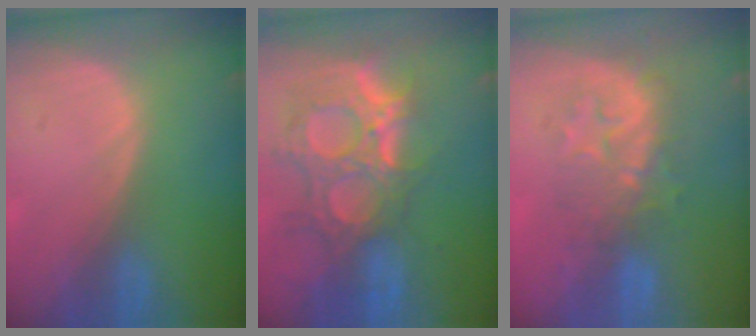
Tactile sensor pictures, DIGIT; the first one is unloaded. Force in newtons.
{"total": 12.2, "press": 10.7, "slide": 5.9}
{"total": 7.9, "press": 7.8, "slide": 1.6}